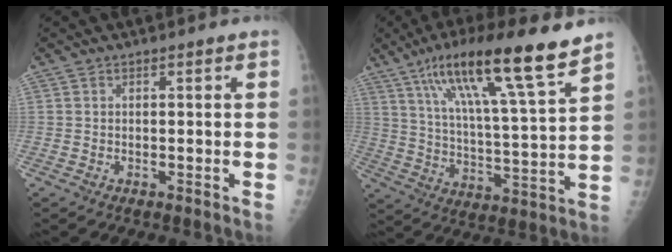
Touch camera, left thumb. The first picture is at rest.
{"total": 19.7, "force": [12.9, 1.8, 14.8], "torque": [-0.236, -0.046, 0.216]}